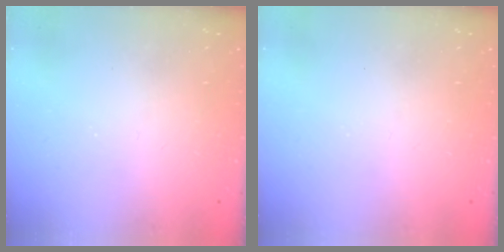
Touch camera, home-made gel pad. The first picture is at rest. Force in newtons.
{"total": 0.0}